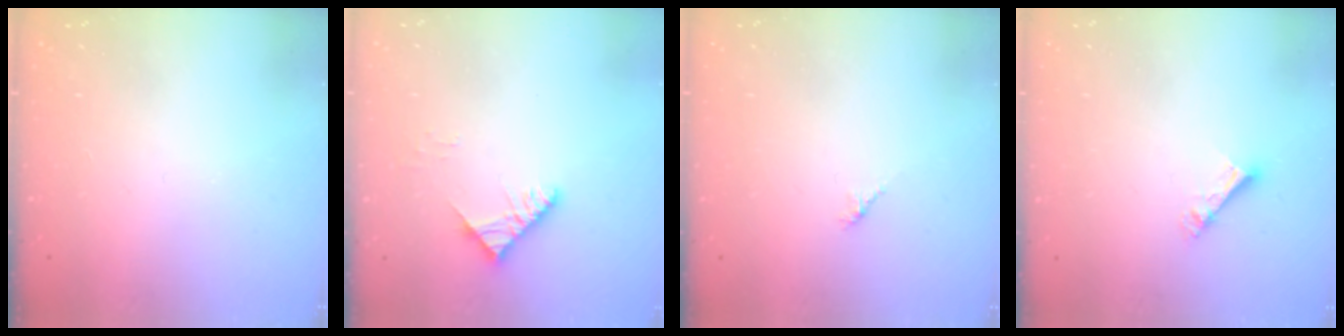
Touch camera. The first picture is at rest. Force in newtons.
{"total": 4.7, "press": 4.7, "slide": 0.9}
{"total": 1.7, "press": 1.6, "slide": 0.5}
{"total": 4.6, "press": 4.6, "slide": 0.4}